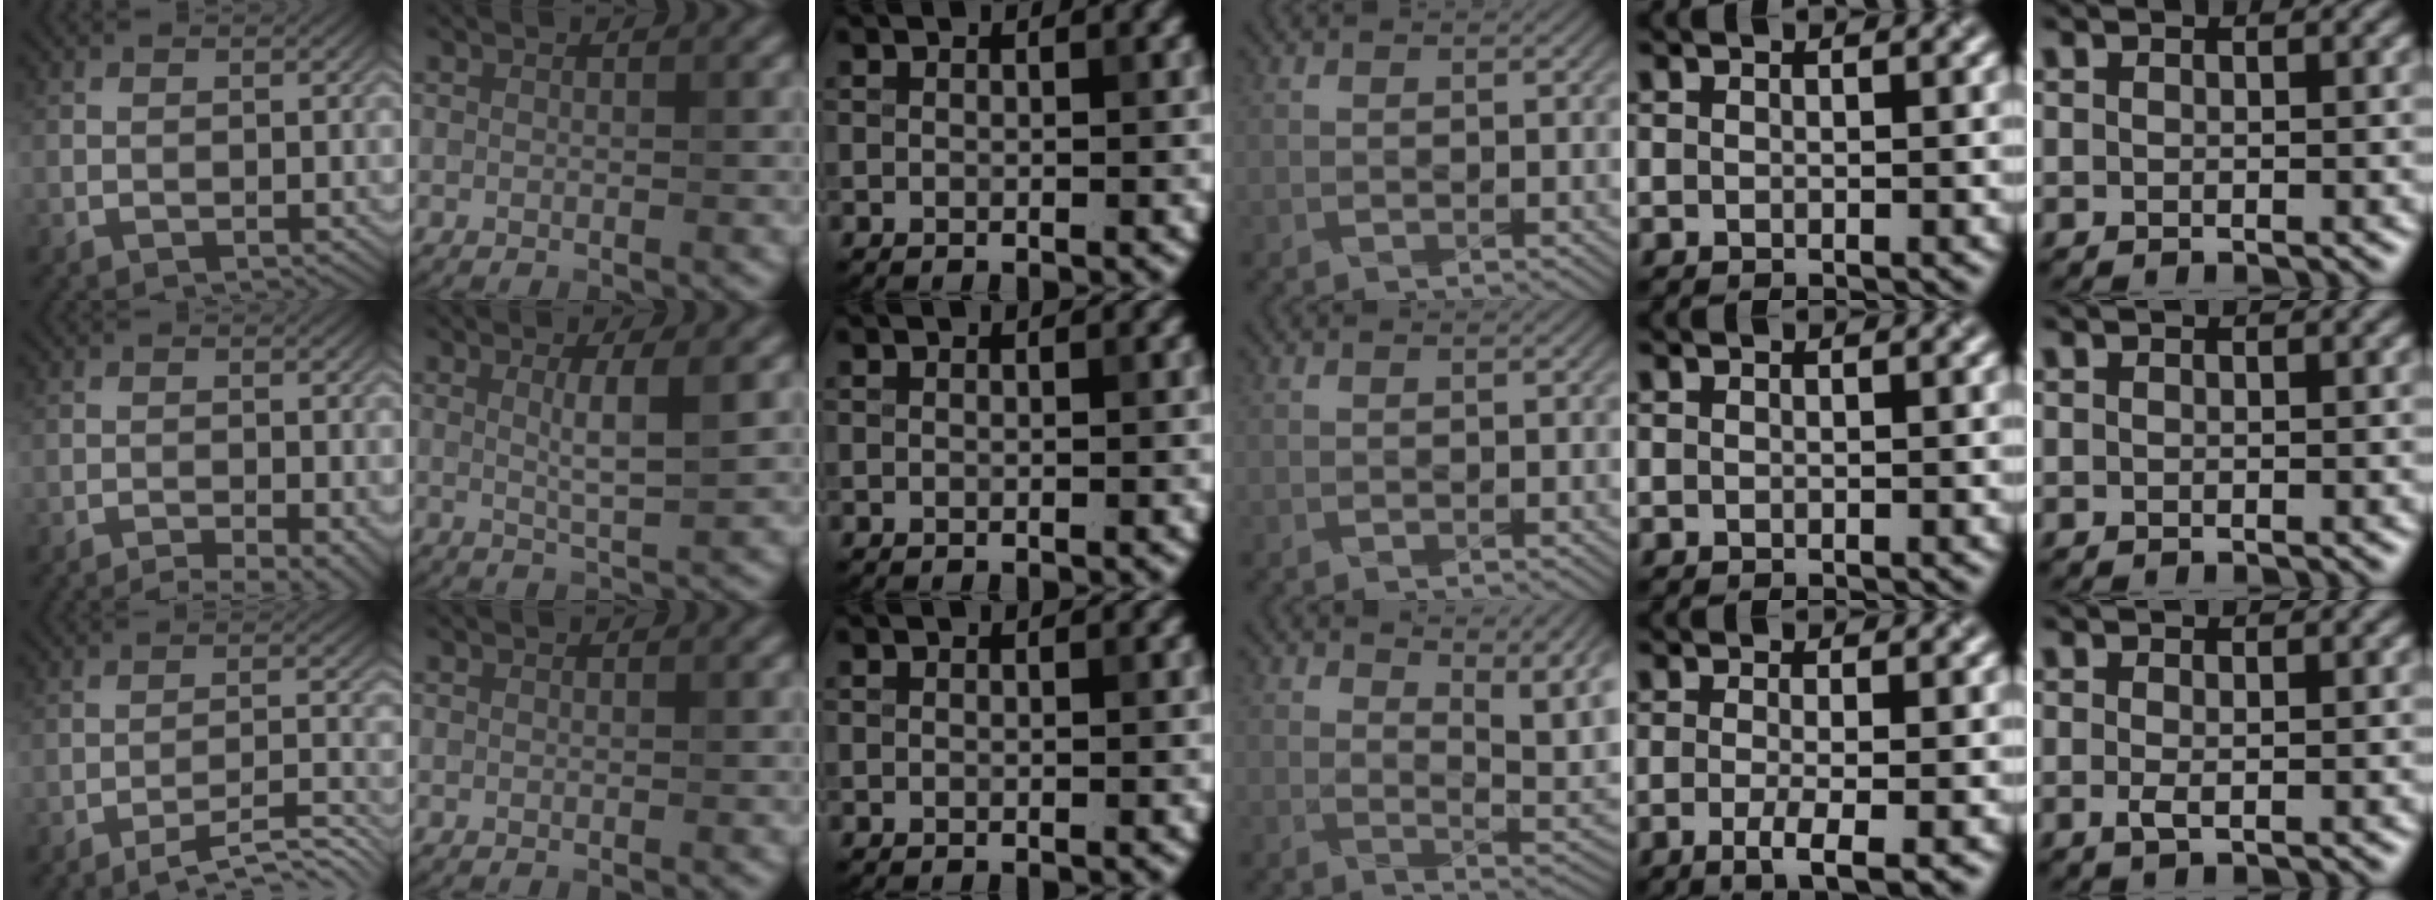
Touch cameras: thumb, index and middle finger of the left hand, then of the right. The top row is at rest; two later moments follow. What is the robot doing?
{"motion": "pour", "object": "sugar"}